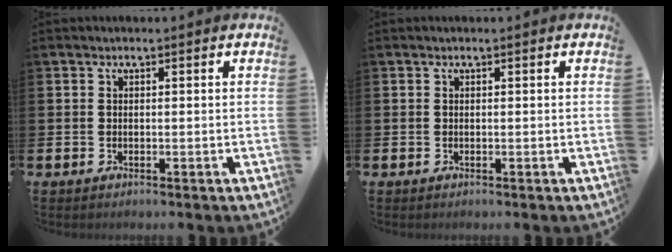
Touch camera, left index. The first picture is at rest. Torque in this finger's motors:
{"motor_torque": [0.10, -0.02, -0.04, 0.01]}